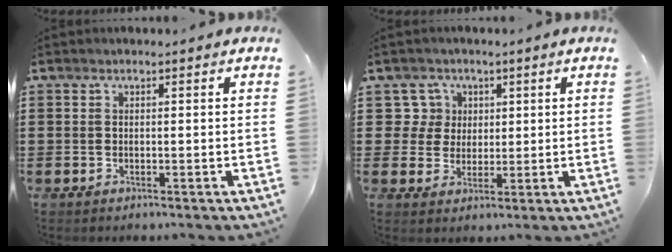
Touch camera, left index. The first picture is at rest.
{"total": 5.3, "force": [1.9, 4.9, 0.5], "torque": [-0.023, 0.008, 0.030]}